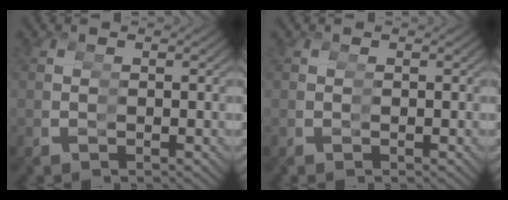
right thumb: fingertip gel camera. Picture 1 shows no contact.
{"total": 0.0}